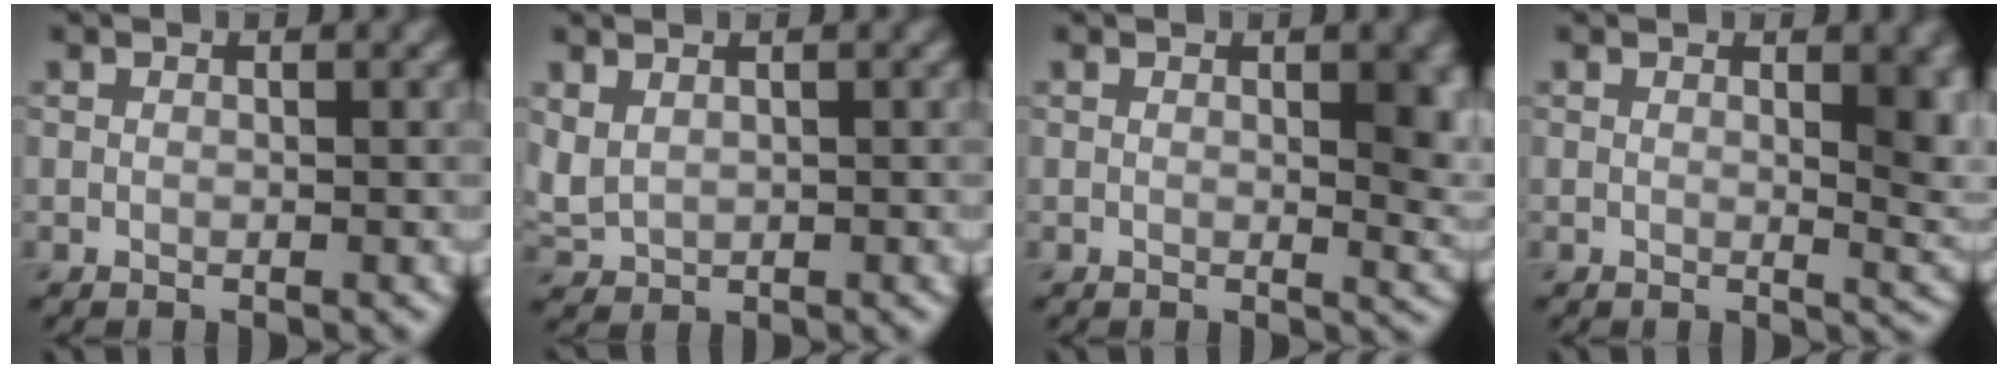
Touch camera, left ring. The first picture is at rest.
{"total": 1.6, "force": [0.7, 1.1, 0.9], "torque": [-0.028, 0.000, 0.021]}
{"total": 4.2, "force": [0.9, 1.4, 3.8], "torque": [-0.037, -0.002, 0.015]}
{"total": 4.4, "force": [1.2, 1.5, 3.9], "torque": [-0.037, -0.005, 0.020]}